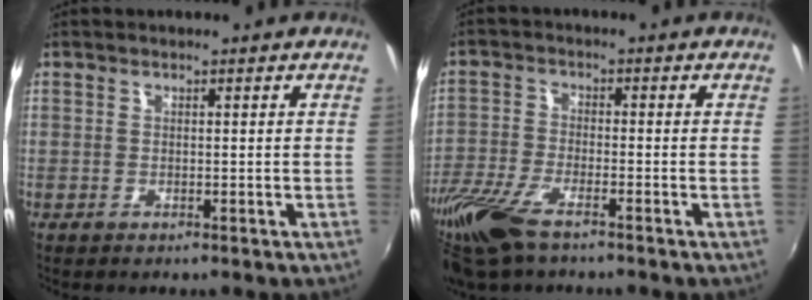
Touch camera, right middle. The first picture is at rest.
{"total": 11.1, "force": [-7.9, 3.2, 7.2], "torque": [-0.173, -0.030, -0.161]}